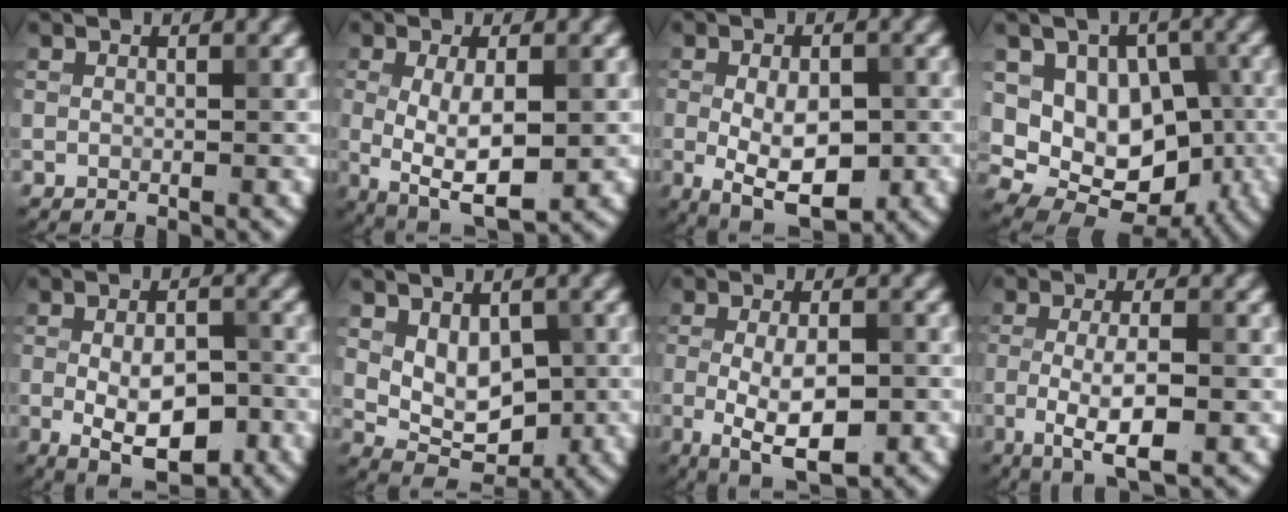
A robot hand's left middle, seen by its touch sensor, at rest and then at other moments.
{"total": 6.1, "force": [-0.7, 2.6, 5.5], "torque": [-0.109, -0.014, -0.003]}
{"total": 7.2, "force": [-1.5, 3.7, 6.0], "torque": [-0.105, -0.016, -0.018]}
{"total": 10.1, "force": [-0.5, 7.7, 6.5], "torque": [-0.065, -0.002, -0.011]}
{"total": 6.8, "force": [-1.7, 3.3, 5.7], "torque": [-0.094, -0.009, -0.026]}
{"total": 5.1, "force": [0.4, 3.4, 3.8], "torque": [-0.059, -0.010, 0.017]}
{"total": 6.7, "force": [-1.7, 2.6, 5.9], "torque": [-0.105, -0.012, -0.024]}
{"total": 5.5, "force": [-1.3, 1.5, 5.1], "torque": [-0.093, -0.007, -0.026]}